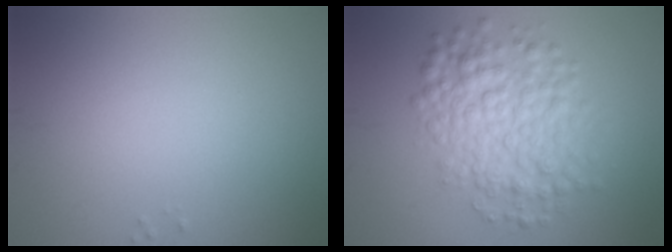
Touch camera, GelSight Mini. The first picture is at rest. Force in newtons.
{"total": 6.2, "press": 6.2, "slide": 0.1}